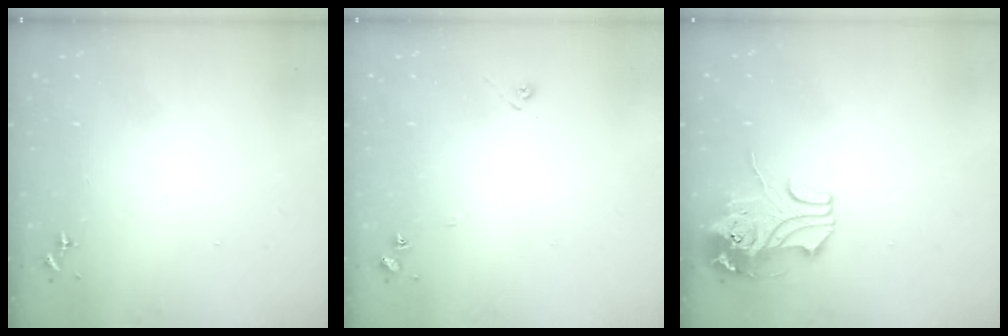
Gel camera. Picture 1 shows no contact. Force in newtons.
{"total": 6.2, "press": 6.2, "slide": 0.6}
{"total": 10.6, "press": 10.4, "slide": 1.7}